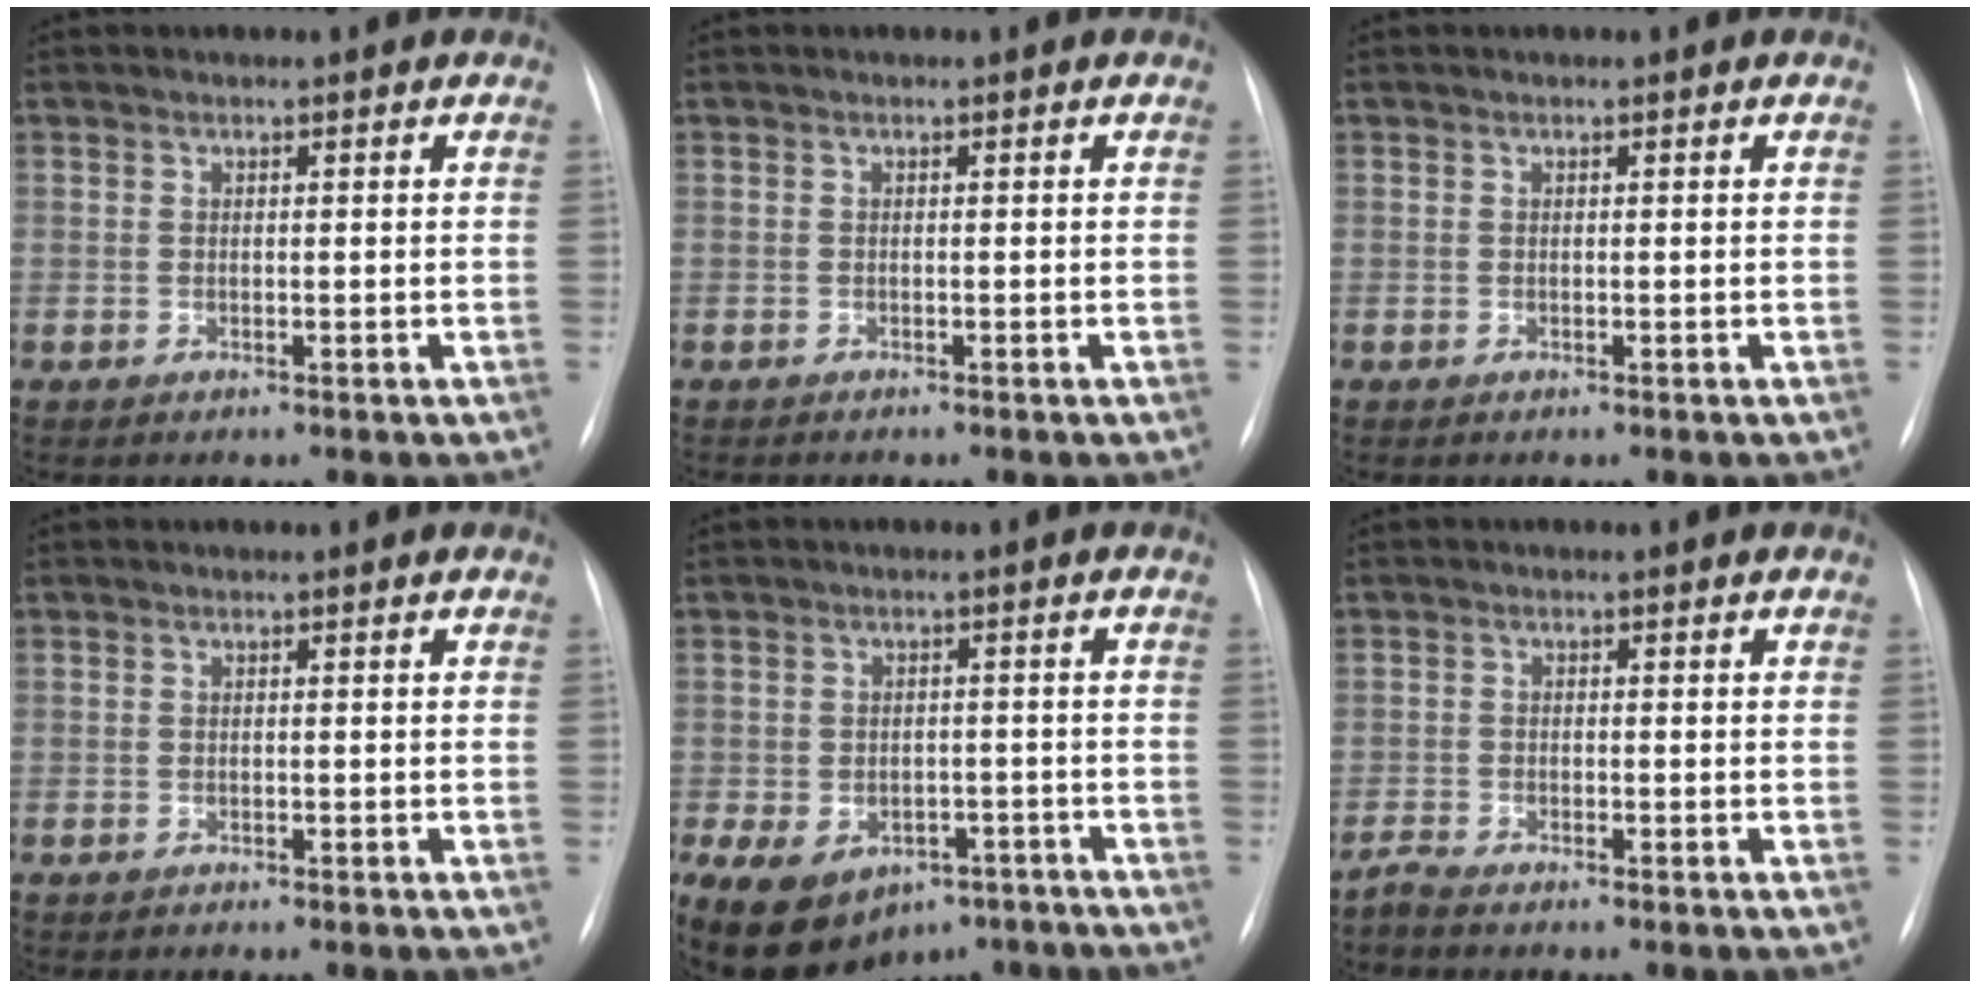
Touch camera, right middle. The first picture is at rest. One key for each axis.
{"total": 0.8, "fx": -0.8, "fy": 0.0, "fz": 0.3, "tx": -0.008, "ty": -0.004, "tz": -0.009}
{"total": 0.0}
{"total": 0.0}
{"total": 14.4, "fx": -8.4, "fy": 9.5, "fz": 6.7, "tx": -0.141, "ty": 0.008, "tz": -0.118}
{"total": 1.6, "fx": -1.5, "fy": -0.1, "fz": 0.4, "tx": -0.015, "ty": -0.004, "tz": -0.031}